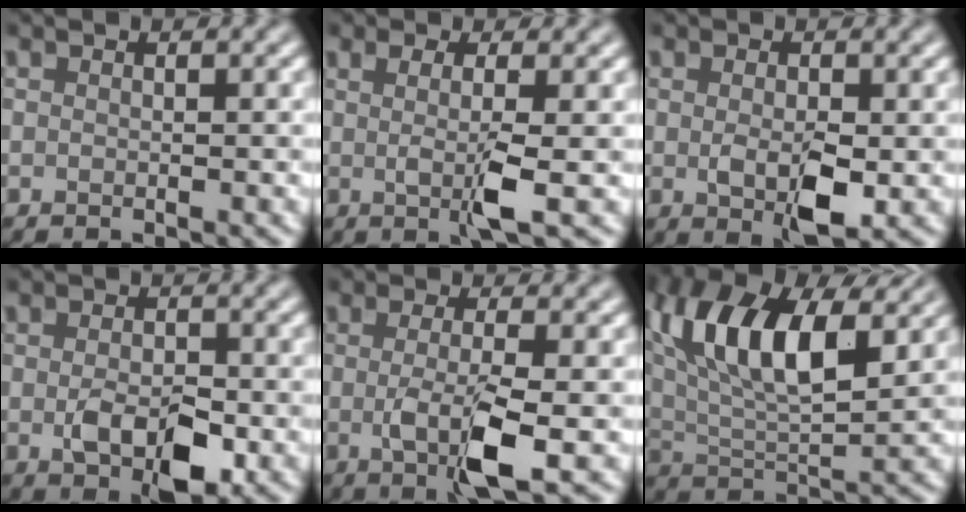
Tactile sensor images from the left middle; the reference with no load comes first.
{"total": 3.0, "force": [0.0, 0.5, 3.0], "torque": [-0.058, -0.007, 0.000]}
{"total": 3.6, "force": [-0.4, 1.8, 3.1], "torque": [-0.062, -0.009, -0.005]}
{"total": 4.3, "force": [-1.0, 2.3, 3.5], "torque": [-0.067, -0.007, -0.015]}
{"total": 4.8, "force": [-1.0, 1.1, 4.6], "torque": [-0.090, -0.013, -0.020]}
{"total": 11.4, "force": [4.0, 5.2, 9.3], "torque": [-0.168, 0.013, 0.066]}